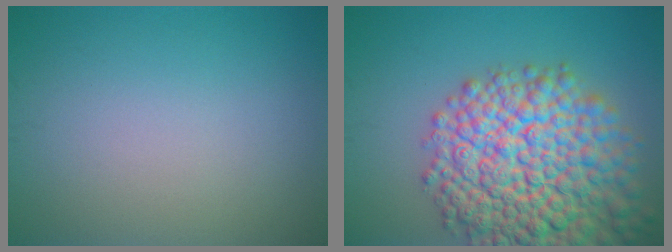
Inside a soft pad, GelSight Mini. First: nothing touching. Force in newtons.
{"total": 13.5, "press": 13.5, "slide": 0.6}